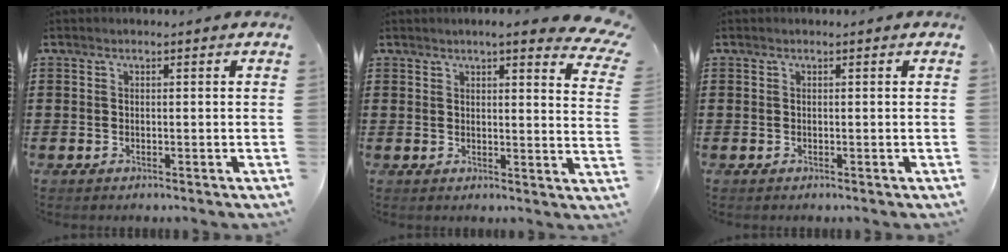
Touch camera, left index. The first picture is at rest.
{"total": 4.9, "force": [4.2, -0.3, 2.5], "torque": [-0.048, -0.017, 0.070]}
{"total": 0.0}